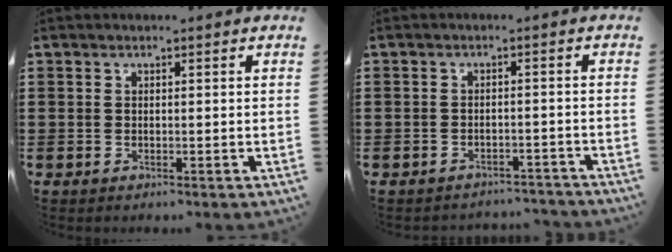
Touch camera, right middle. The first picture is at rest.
{"total": 2.3, "force": [-2.2, 0.3, -0.3], "torque": [-0.002, 0.002, -0.051]}